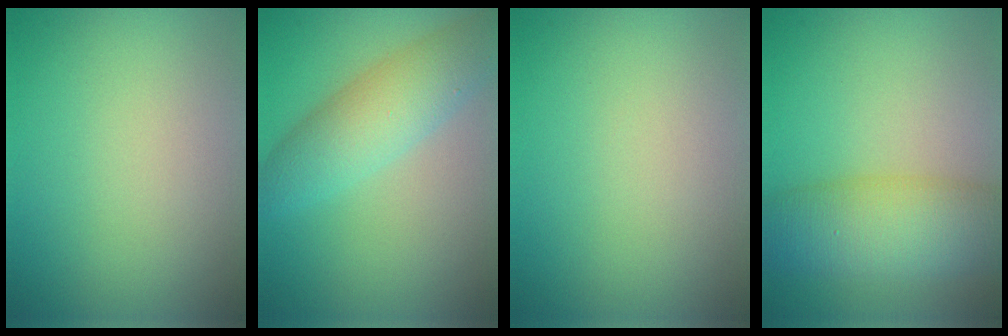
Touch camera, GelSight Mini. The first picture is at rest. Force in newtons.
{"total": 5.1, "press": 5.1, "slide": 0.1}
{"total": 0.0}
{"total": 7.4, "press": 7.4, "slide": 0.2}